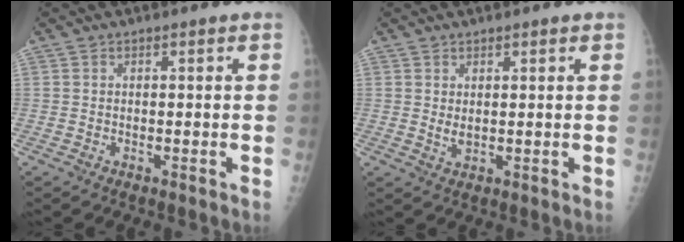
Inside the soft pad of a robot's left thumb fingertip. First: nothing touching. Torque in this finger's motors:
{"motor_torque": [0.21, 0.01, 0.40, 0.14, 0.04]}